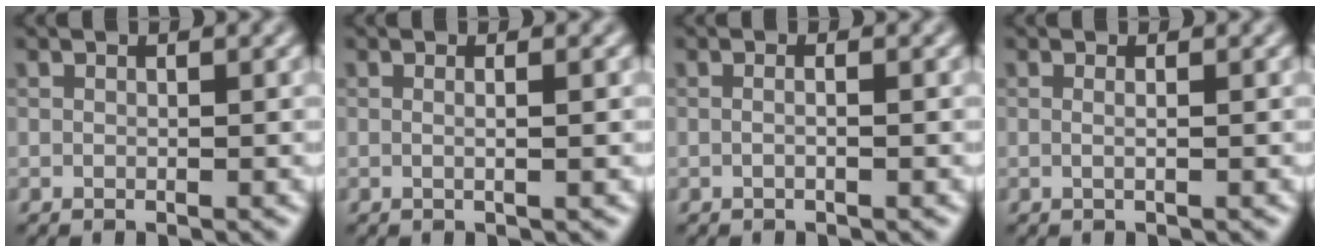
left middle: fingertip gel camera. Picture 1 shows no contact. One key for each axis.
{"total": 1.6, "fx": -0.1, "fy": 0.6, "fz": 1.5, "tx": -0.012, "ty": 0.002, "tz": -0.009}
{"total": 1.1, "fx": -0.1, "fy": 0.4, "fz": 1.0, "tx": 0.001, "ty": -0.011, "tz": -0.009}
{"total": 0.8, "fx": -0.1, "fy": 0.3, "fz": 0.7, "tx": -0.008, "ty": 0.000, "tz": -0.005}